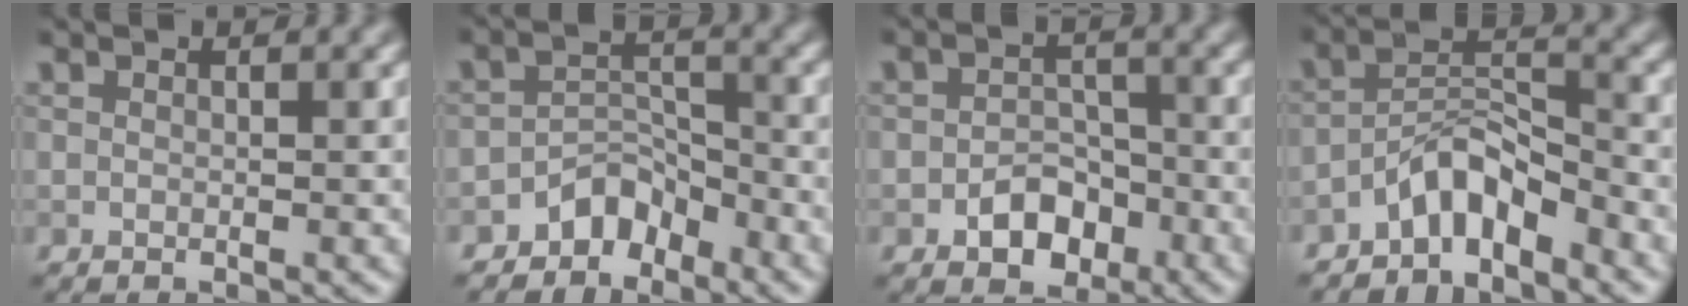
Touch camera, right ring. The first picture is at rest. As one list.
[{"total": 3.2, "force": [-2.5, 1.7, 0.8], "torque": [-0.005, 0.015, -0.048]}, {"total": 3.5, "force": [-1.7, 2.4, 1.9], "torque": [-0.020, 0.003, -0.028]}, {"total": 4.2, "force": [-3.2, 1.4, 2.3], "torque": [-0.034, 0.022, -0.063]}]